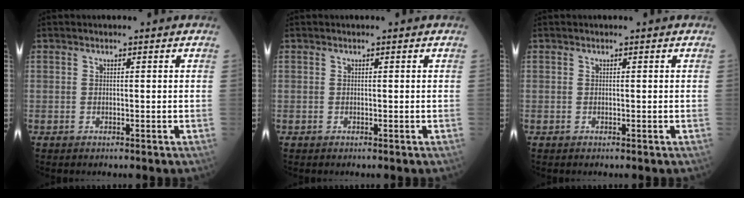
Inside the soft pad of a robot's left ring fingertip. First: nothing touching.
{"total": 0.0}
{"total": 0.0}